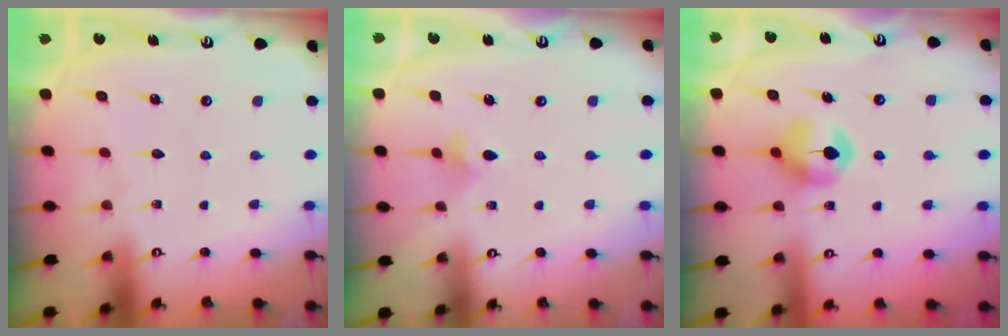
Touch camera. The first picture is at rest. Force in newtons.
{"total": 3.3, "press": 3.2, "slide": 0.8}
{"total": 7.3, "press": 7.3, "slide": 0.4}